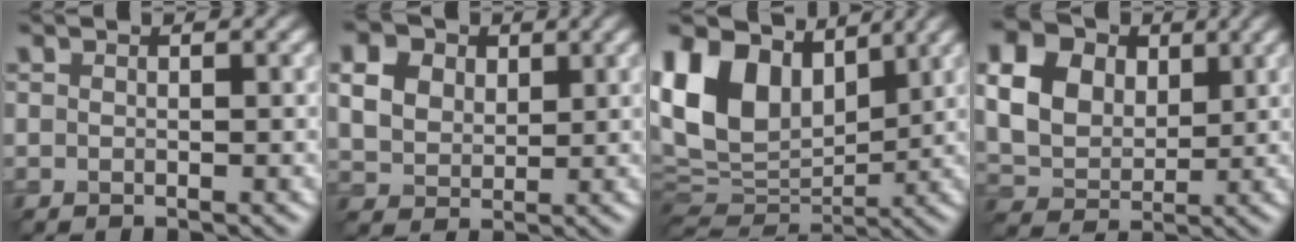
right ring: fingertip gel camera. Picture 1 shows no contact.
{"total": 10.1, "force": [4.5, 7.4, 5.3], "torque": [-0.137, 0.027, 0.069]}
{"total": 13.9, "force": [5.1, 9.4, 9.0], "torque": [-0.211, 0.025, 0.090]}
{"total": 12.6, "force": [4.4, 9.6, 6.8], "torque": [-0.168, 0.023, 0.084]}